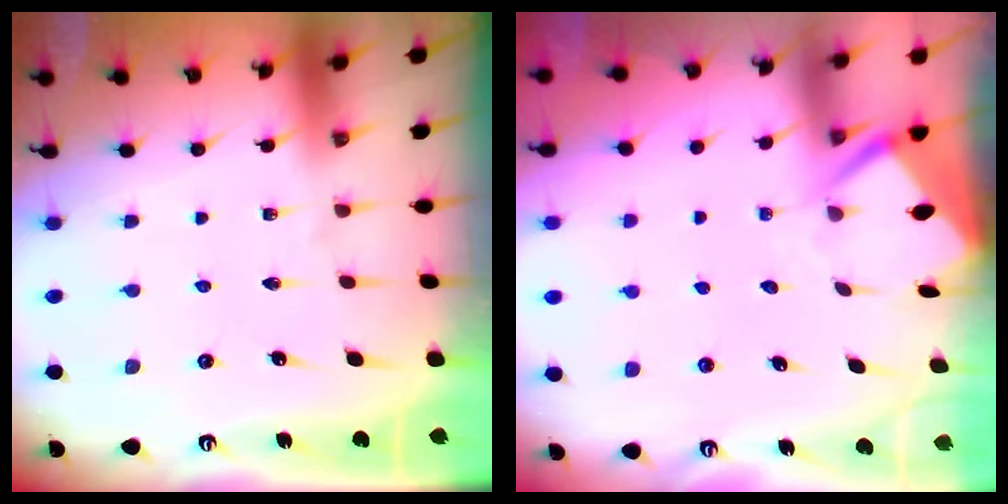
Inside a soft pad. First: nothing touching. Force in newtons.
{"total": 3.5, "press": 3.5, "slide": 0.3}